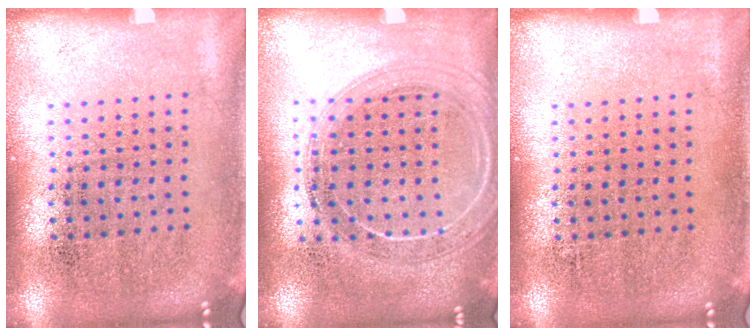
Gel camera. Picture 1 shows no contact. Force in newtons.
{"total": 1.7, "press": 1.6, "slide": 0.5}
{"total": 0.0}